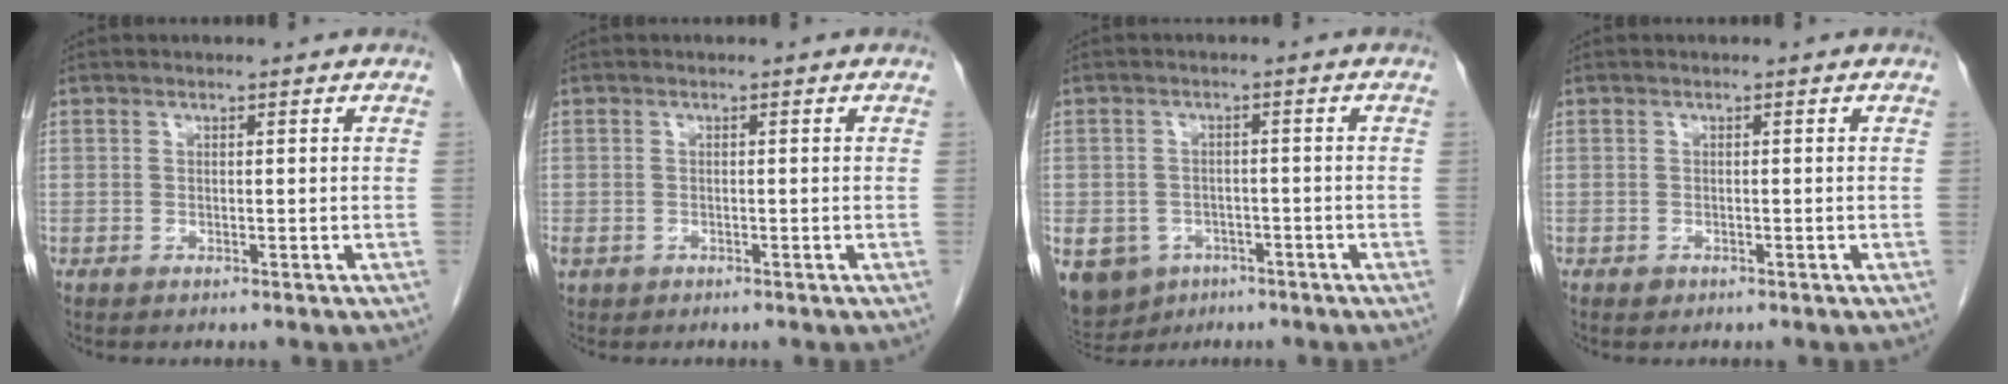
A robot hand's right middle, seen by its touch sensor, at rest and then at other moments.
{"total": 1.5, "force": [-0.8, 1.1, 0.6], "torque": [-0.015, 0.000, -0.008]}
{"total": 12.1, "force": [-6.3, 9.5, 4.1], "torque": [-0.114, -0.003, -0.082]}
{"total": 0.6, "force": [-0.4, 0.4, 0.2], "torque": [-0.004, 0.001, -0.007]}